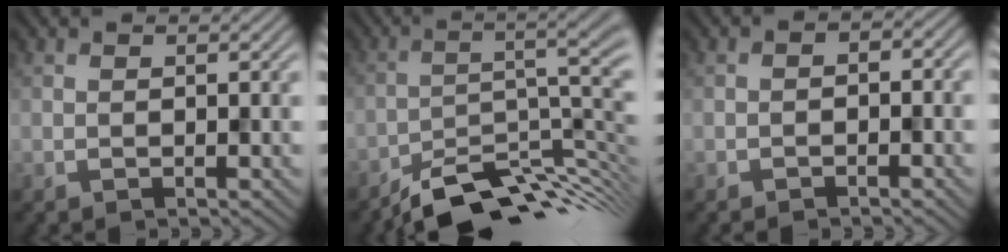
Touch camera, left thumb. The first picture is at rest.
{"total": 12.6, "force": [-8.2, 3.0, 9.1], "torque": [-0.128, -0.007, -0.134]}
{"total": 2.0, "force": [-1.3, 1.1, 0.9], "torque": [-0.018, 0.002, -0.031]}